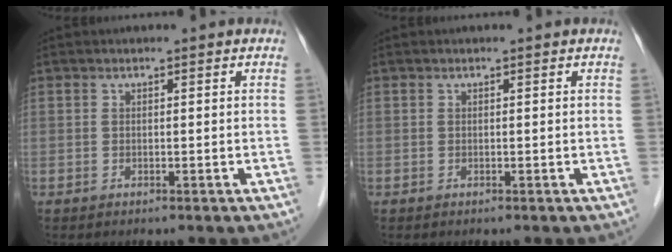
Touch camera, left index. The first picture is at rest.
{"total": 0.0}